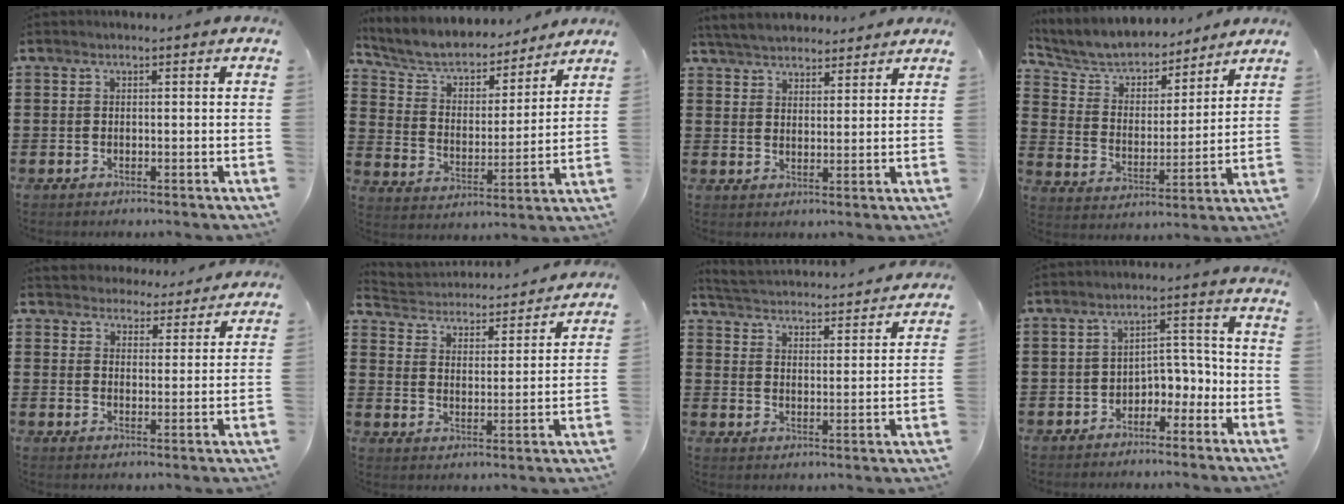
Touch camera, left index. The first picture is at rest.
{"total": 5.5, "force": [4.9, 1.9, 1.5], "torque": [-0.058, -0.035, 0.078]}
{"total": 4.7, "force": [4.5, 1.2, 0.9], "torque": [-0.033, -0.010, 0.083]}
{"total": 5.6, "force": [5.3, 1.8, 0.7], "torque": [-0.049, -0.036, 0.089]}
{"total": 4.4, "force": [4.3, 0.7, -0.3], "torque": [-0.015, -0.023, 0.078]}
{"total": 3.3, "force": [3.3, 0.4, -0.3], "torque": [-0.017, -0.031, 0.048]}
{"total": 3.7, "force": [3.7, -0.3, -0.1], "torque": [-0.022, -0.033, 0.058]}
{"total": 4.1, "force": [-2.9, 2.4, 1.6], "torque": [-0.035, 0.011, -0.061]}